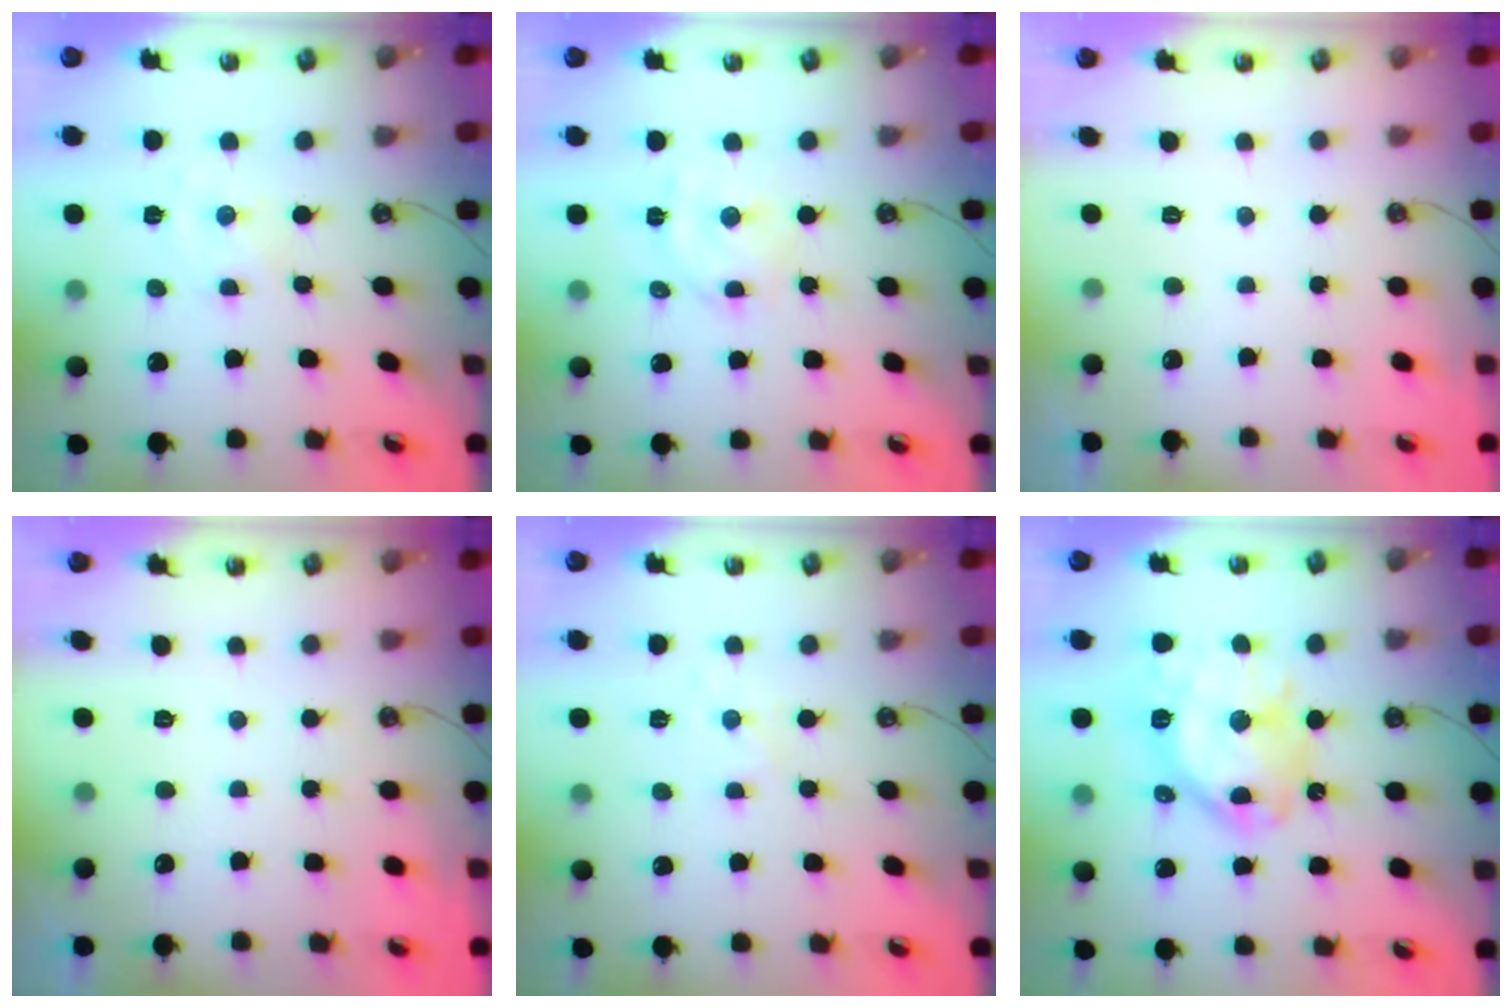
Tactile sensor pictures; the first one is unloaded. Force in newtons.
{"total": 6.4, "press": 6.3, "slide": 1.0}
{"total": 0.0}
{"total": 0.0}
{"total": 2.7, "press": 2.7, "slide": 0.4}
{"total": 16.6, "press": 16.5, "slide": 1.4}